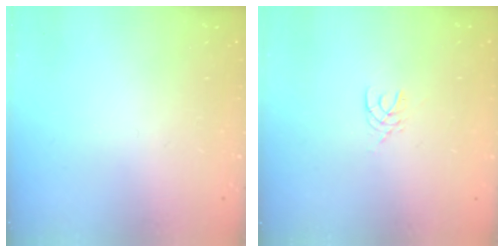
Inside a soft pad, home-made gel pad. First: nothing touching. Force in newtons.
{"total": 2.5, "press": 2.5, "slide": 0.4}